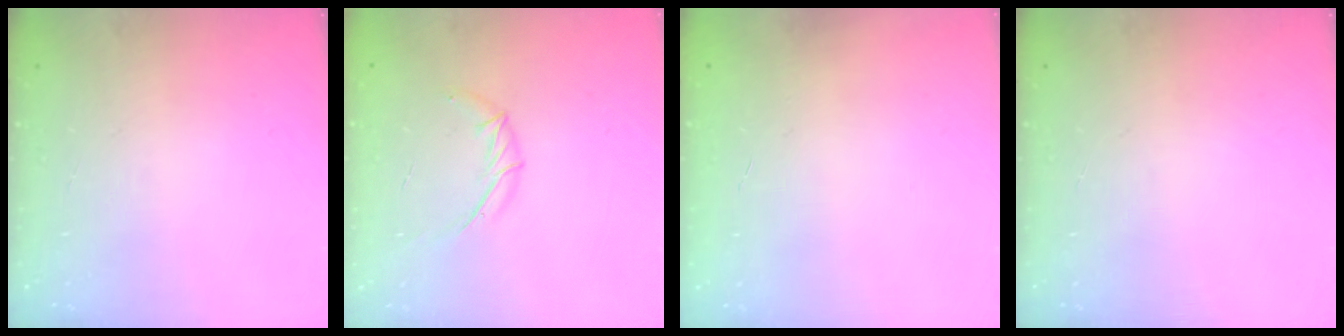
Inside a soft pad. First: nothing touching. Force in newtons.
{"total": 7.6, "press": 7.5, "slide": 1.1}
{"total": 0.0}
{"total": 0.0}